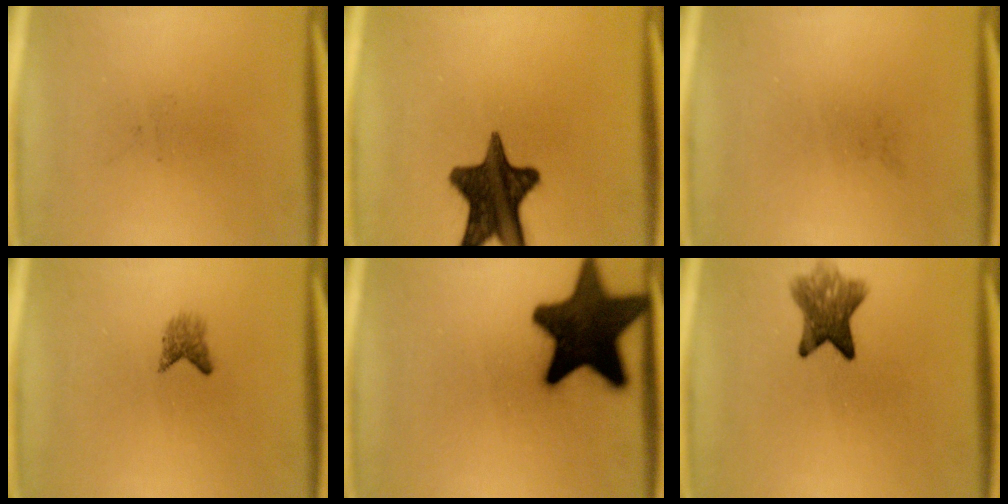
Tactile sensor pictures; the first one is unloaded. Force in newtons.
{"total": 15.1}
{"total": 0.0}
{"total": 1.8}
{"total": 17.9}
{"total": 6.5}